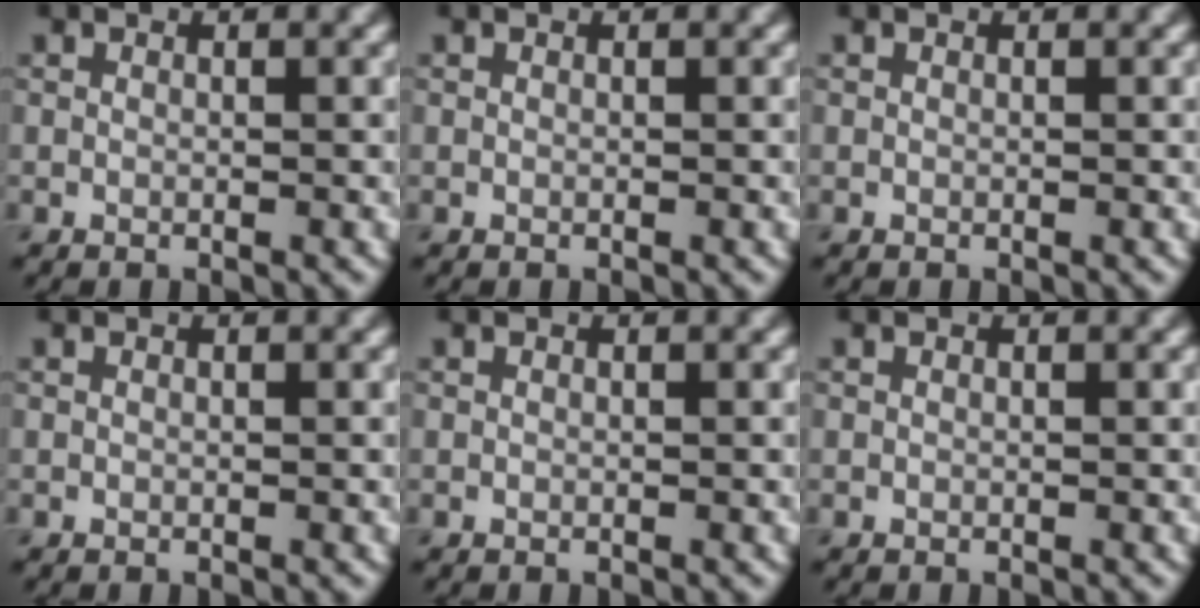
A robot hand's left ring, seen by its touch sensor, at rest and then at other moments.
{"total": 0.0}
{"total": 0.0}
{"total": 0.0}
{"total": 0.0}
{"total": 0.0}